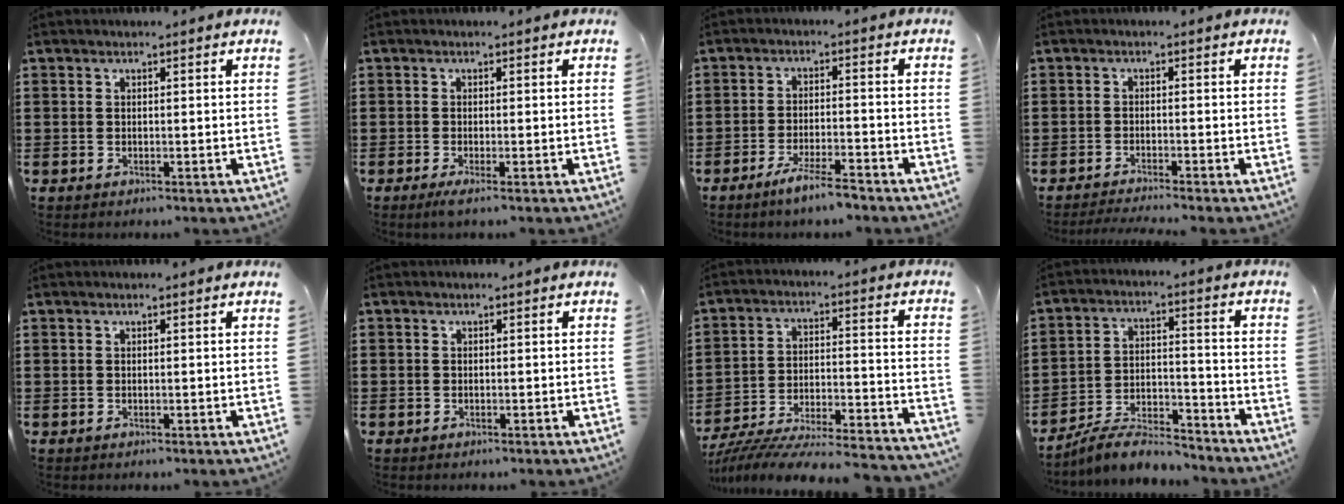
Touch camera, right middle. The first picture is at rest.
{"total": 1.0, "force": [-0.4, -0.1, 0.9], "torque": [-0.016, -0.005, -0.006]}
{"total": 4.6, "force": [-3.6, 0.1, 2.7], "torque": [-0.050, -0.003, -0.064]}
{"total": 1.8, "force": [-1.6, -0.3, 0.6], "torque": [-0.010, -0.002, -0.031]}
{"total": 0.0}
{"total": 0.7, "force": [-0.3, 0.7, 0.1], "torque": [-0.003, 0.001, -0.005]}
{"total": 7.2, "force": [-6.9, 0.1, 2.0], "torque": [-0.034, -0.005, -0.139]}
{"total": 7.6, "force": [-7.2, 1.2, 2.1], "torque": [-0.038, 0.016, -0.138]}